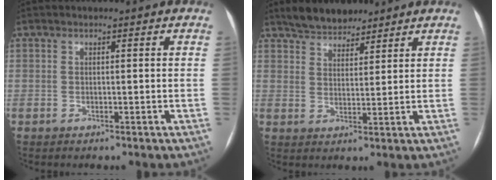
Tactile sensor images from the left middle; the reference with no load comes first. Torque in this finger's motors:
{"motor_torque": [0.32, -0.38, -0.04, -0.01]}